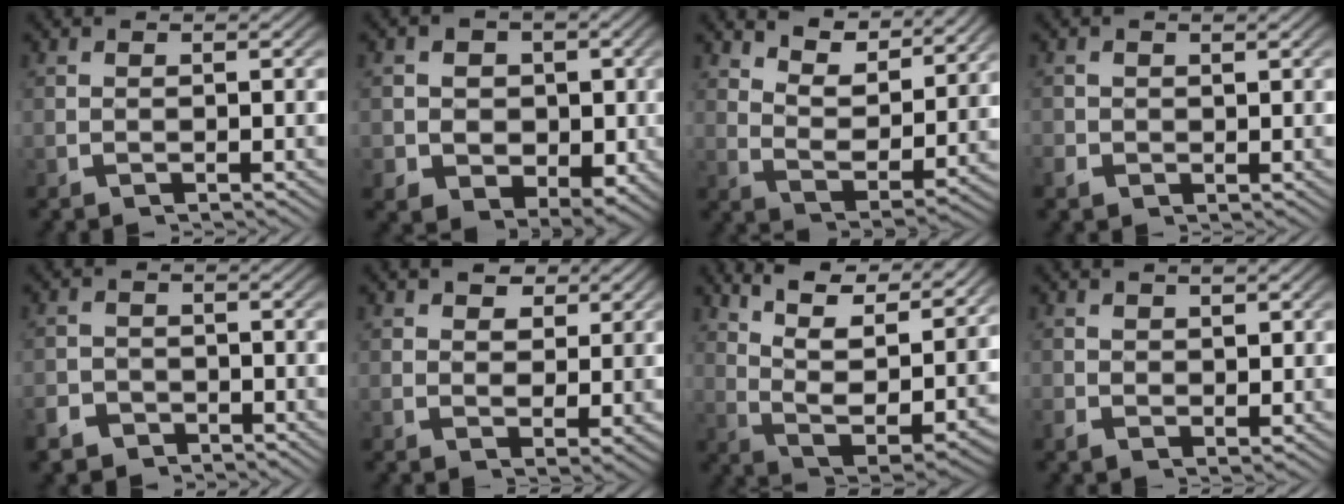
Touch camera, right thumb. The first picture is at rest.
{"total": 10.4, "force": [-0.2, 8.6, 5.8], "torque": [-0.113, -0.050, 0.009]}
{"total": 5.8, "force": [3.9, 2.3, 3.7], "torque": [-0.072, -0.010, 0.071]}
{"total": 1.2, "force": [-0.1, 1.1, 0.3], "torque": [-0.011, -0.004, -0.001]}
{"total": 3.5, "force": [-2.9, 2.0, 0.1], "torque": [0.006, -0.015, -0.050]}
{"total": 4.2, "force": [1.9, 3.0, 2.3], "torque": [-0.037, -0.023, 0.041]}
{"total": 11.1, "force": [4.1, 5.8, 8.5], "torque": [-0.159, -0.026, 0.076]}
{"total": 1.5, "force": [0.5, 1.1, 0.8], "torque": [-0.016, -0.011, 0.017]}